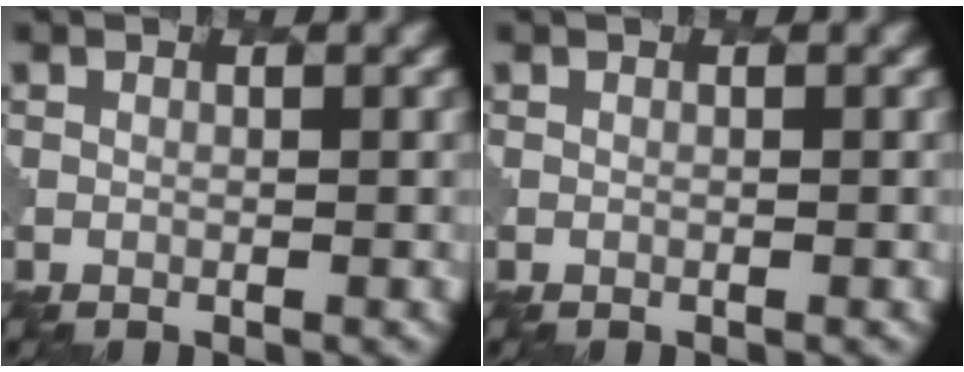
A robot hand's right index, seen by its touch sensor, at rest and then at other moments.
{"total": 0.0}